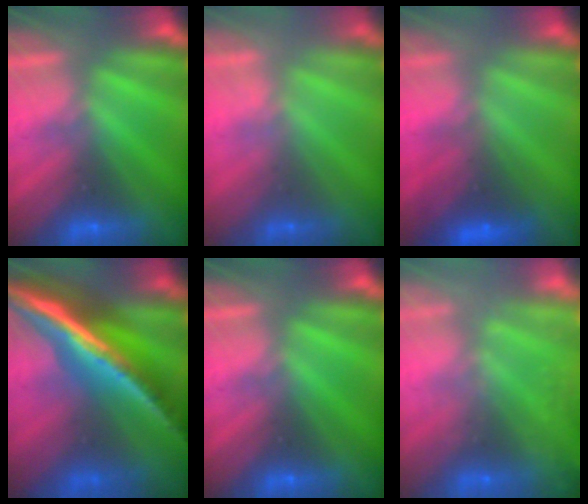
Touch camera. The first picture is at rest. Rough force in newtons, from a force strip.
{"total": 2.3}
{"total": 2.9}
{"total": 7.1}
{"total": 0.0}
{"total": 7.6}